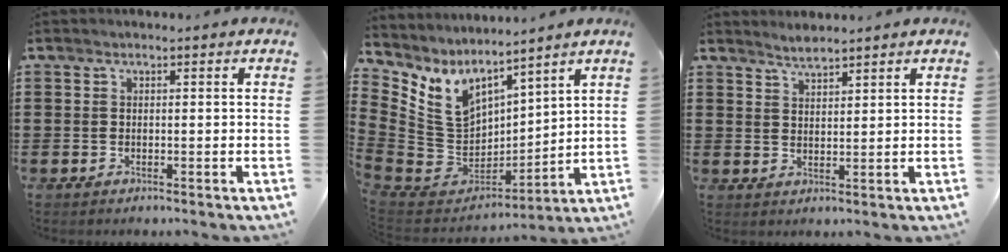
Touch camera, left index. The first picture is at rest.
{"total": 8.6, "force": [3.6, 6.2, 4.7], "torque": [-0.138, -0.040, 0.071]}
{"total": 2.2, "force": [2.1, 0.0, 0.3], "torque": [-0.011, 0.000, 0.041]}